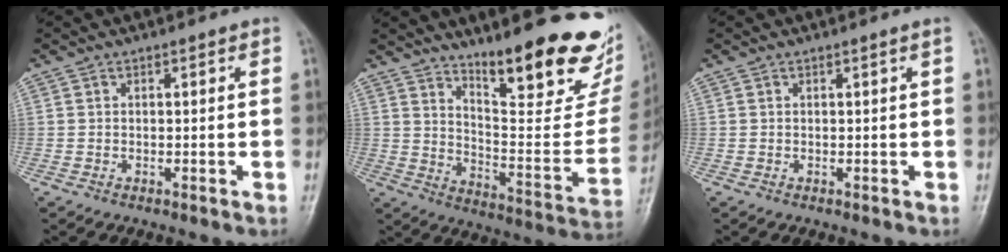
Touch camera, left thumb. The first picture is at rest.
{"total": 26.4, "force": [17.2, 7.1, 18.7], "torque": [-0.225, -0.100, 0.252]}
{"total": 0.0}